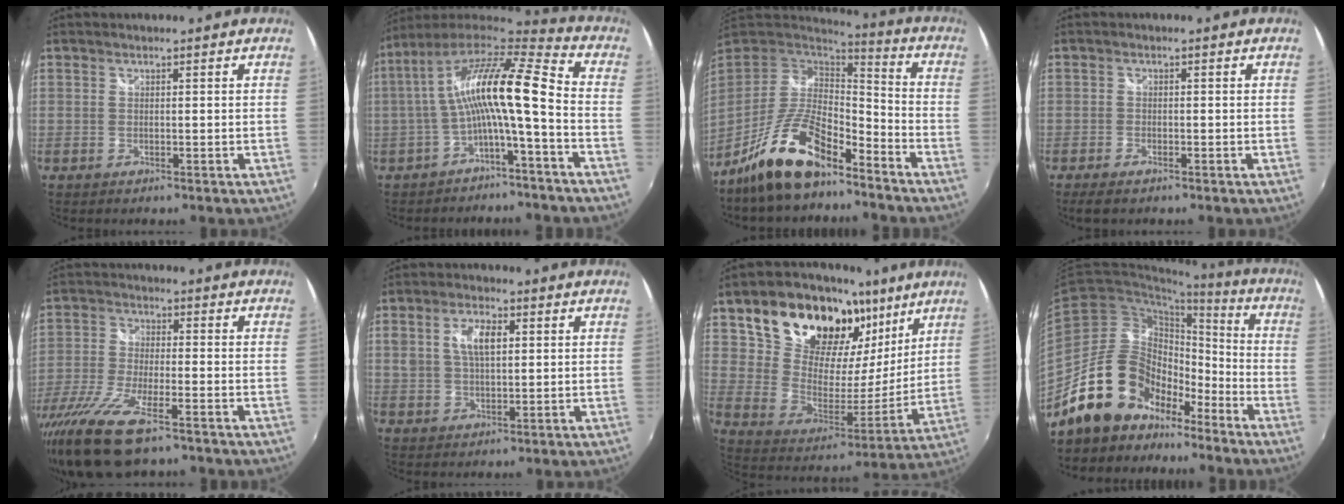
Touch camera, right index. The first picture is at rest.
{"total": 15.3, "force": [-1.1, 2.2, 15.1], "torque": [-0.280, 0.016, -0.024]}
{"total": 15.9, "force": [-11.2, 5.1, 10.1], "torque": [-0.211, -0.010, -0.207]}
{"total": 3.1, "force": [-2.3, 1.1, 1.7], "torque": [-0.044, -0.010, -0.043]}
{"total": 16.4, "force": [-11.2, 4.2, 11.3], "torque": [-0.242, -0.056, -0.214]}
{"total": 6.8, "force": [1.8, 3.6, 5.5], "torque": [-0.100, 0.010, 0.034]}
{"total": 25.1, "force": [14.7, 14.9, 13.9], "torque": [-0.246, 0.036, 0.262]}
{"total": 16.8, "force": [-12.2, 10.0, 5.9], "torque": [-0.123, 0.038, -0.203]}